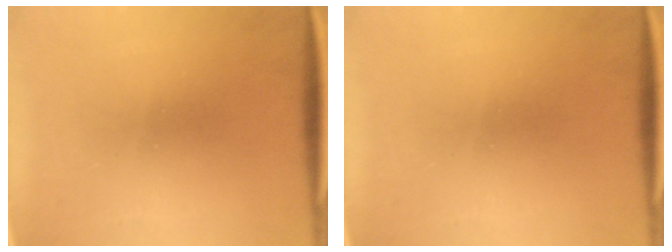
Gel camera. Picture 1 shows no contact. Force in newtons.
{"total": 0.0}